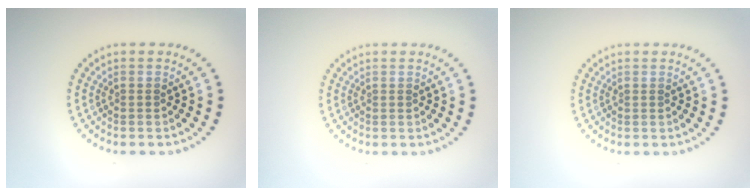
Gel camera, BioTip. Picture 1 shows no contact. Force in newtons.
{"total": 0.0}
{"total": 0.0}